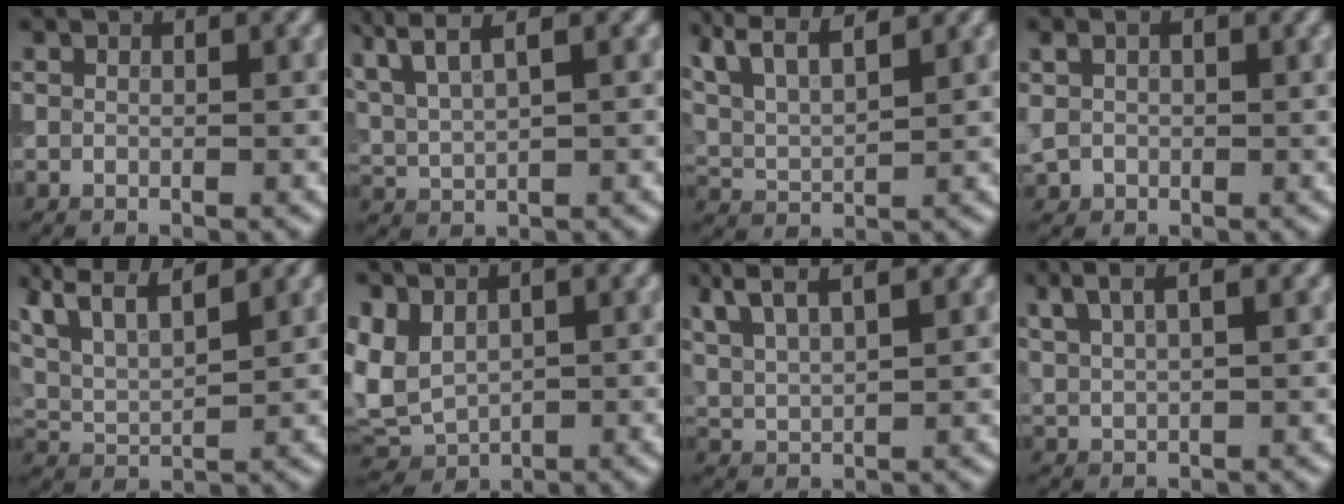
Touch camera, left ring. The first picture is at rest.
{"total": 5.1, "force": [3.3, 1.4, 3.7], "torque": [-0.091, 0.018, 0.052]}
{"total": 9.1, "force": [6.7, 2.9, 5.5], "torque": [-0.126, 0.035, 0.085]}
{"total": 1.8, "force": [0.2, 1.5, 0.9], "torque": [-0.023, 0.001, 0.001]}
{"total": 10.1, "force": [7.3, 3.3, 6.1], "torque": [-0.138, 0.040, 0.097]}
{"total": 3.7, "force": [0.8, 2.6, 2.5], "torque": [-0.062, 0.003, 0.014]}
{"total": 7.3, "force": [4.9, 2.5, 4.7], "torque": [-0.110, 0.030, 0.065]}
{"total": 3.8, "force": [2.6, 1.0, 2.5], "torque": [-0.053, 0.015, 0.046]}